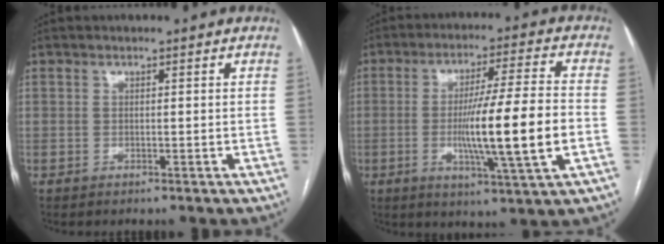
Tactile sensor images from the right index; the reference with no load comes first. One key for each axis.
{"total": 14.2, "fx": -2.6, "fy": -0.6, "fz": 14.0, "tx": -0.241, "ty": -0.012, "tz": -0.049}